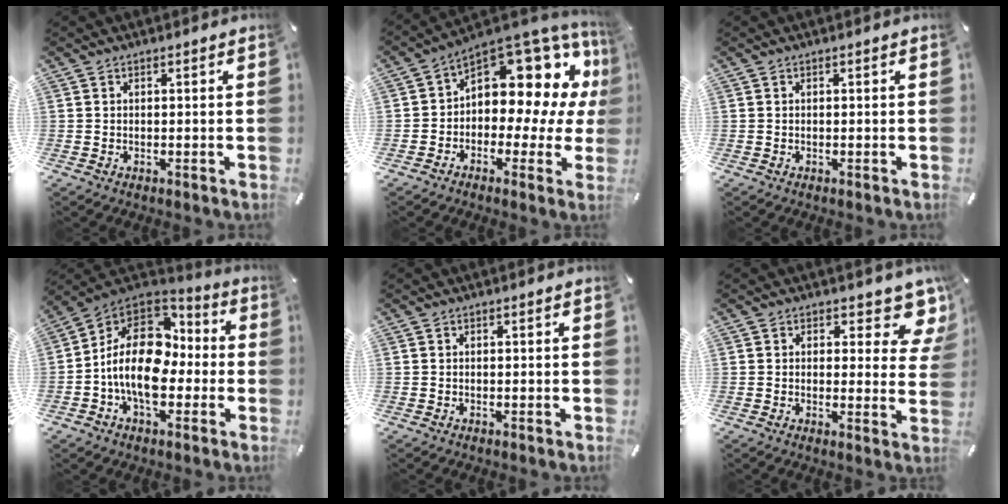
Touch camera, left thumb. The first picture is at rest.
{"total": 12.0, "force": [6.3, 7.3, 7.2], "torque": [-0.088, -0.078, 0.103]}
{"total": 0.0}
{"total": 17.8, "force": [-2.2, 12.2, 12.8], "torque": [-0.259, 0.010, -0.038]}
{"total": 0.0}
{"total": 7.8, "force": [4.9, 4.0, 4.6], "torque": [-0.039, -0.038, 0.080]}